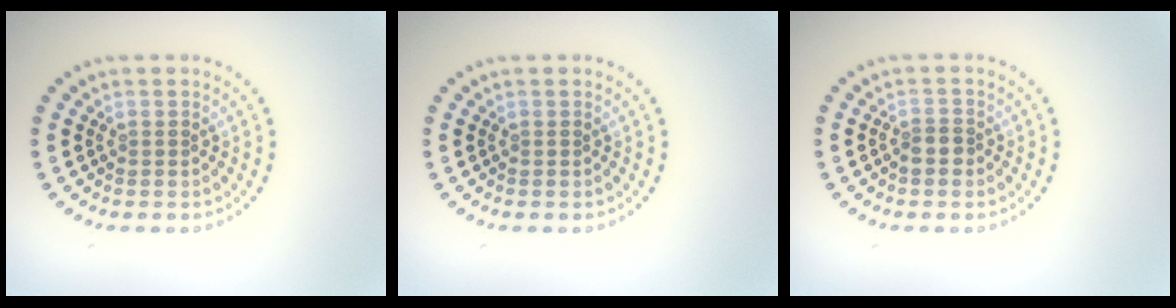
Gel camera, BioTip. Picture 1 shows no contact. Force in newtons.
{"total": 0.0}
{"total": 1.5, "press": 1.3, "slide": 0.8}